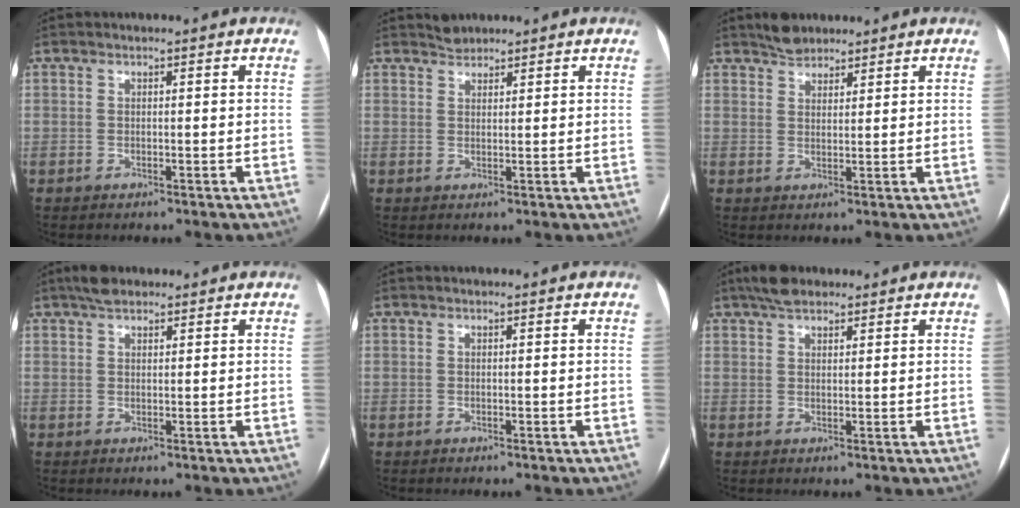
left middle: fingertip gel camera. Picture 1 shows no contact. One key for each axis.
{"total": 1.7, "fx": 1.6, "fy": 0.5, "fz": -0.1, "tx": -0.001, "ty": 0.005, "tz": 0.029}
{"total": 3.4, "fx": 3.0, "fy": 1.4, "fz": 0.7, "tx": -0.014, "ty": 0.009, "tz": 0.051}
{"total": 3.2, "fx": 2.4, "fy": 1.3, "fz": 1.5, "tx": -0.031, "ty": 0.015, "tz": 0.041}
{"total": 0.0}
{"total": 4.3, "fx": 3.3, "fy": 1.8, "fz": 2.0, "tx": -0.042, "ty": 0.017, "tz": 0.059}